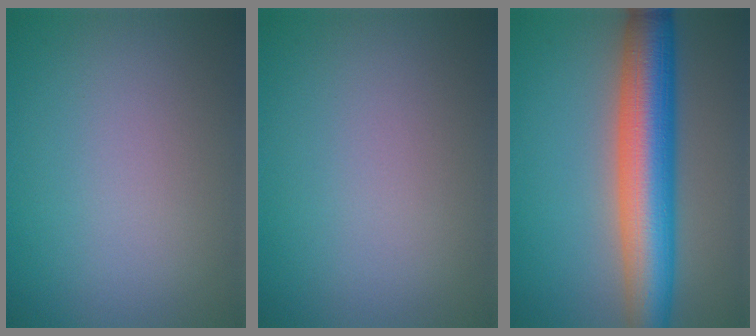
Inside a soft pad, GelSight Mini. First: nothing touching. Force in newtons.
{"total": 0.0}
{"total": 9.4, "press": 9.3, "slide": 0.2}